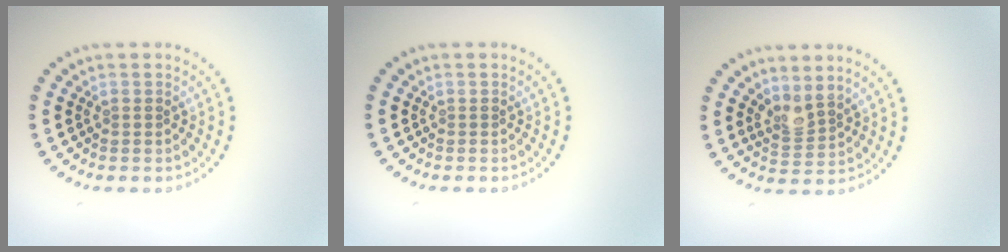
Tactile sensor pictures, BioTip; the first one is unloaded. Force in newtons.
{"total": 0.0}
{"total": 2.2, "press": 1.7, "slide": 1.4}